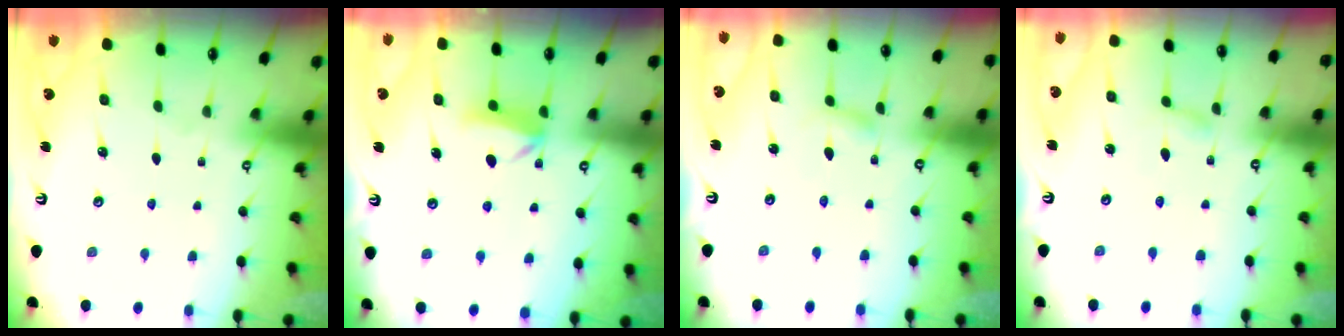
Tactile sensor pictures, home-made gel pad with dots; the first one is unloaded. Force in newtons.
{"total": 7.2, "press": 7.2, "slide": 0.8}
{"total": 2.2, "press": 2.2, "slide": 0.2}
{"total": 2.1, "press": 2.1, "slide": 0.3}